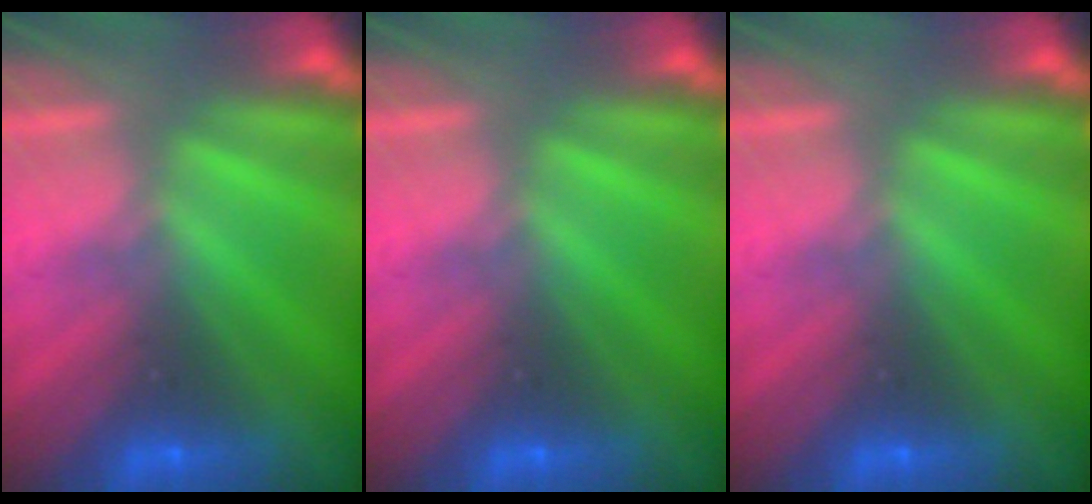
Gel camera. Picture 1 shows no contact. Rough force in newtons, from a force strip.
{"total": 0.0}
{"total": 0.0}